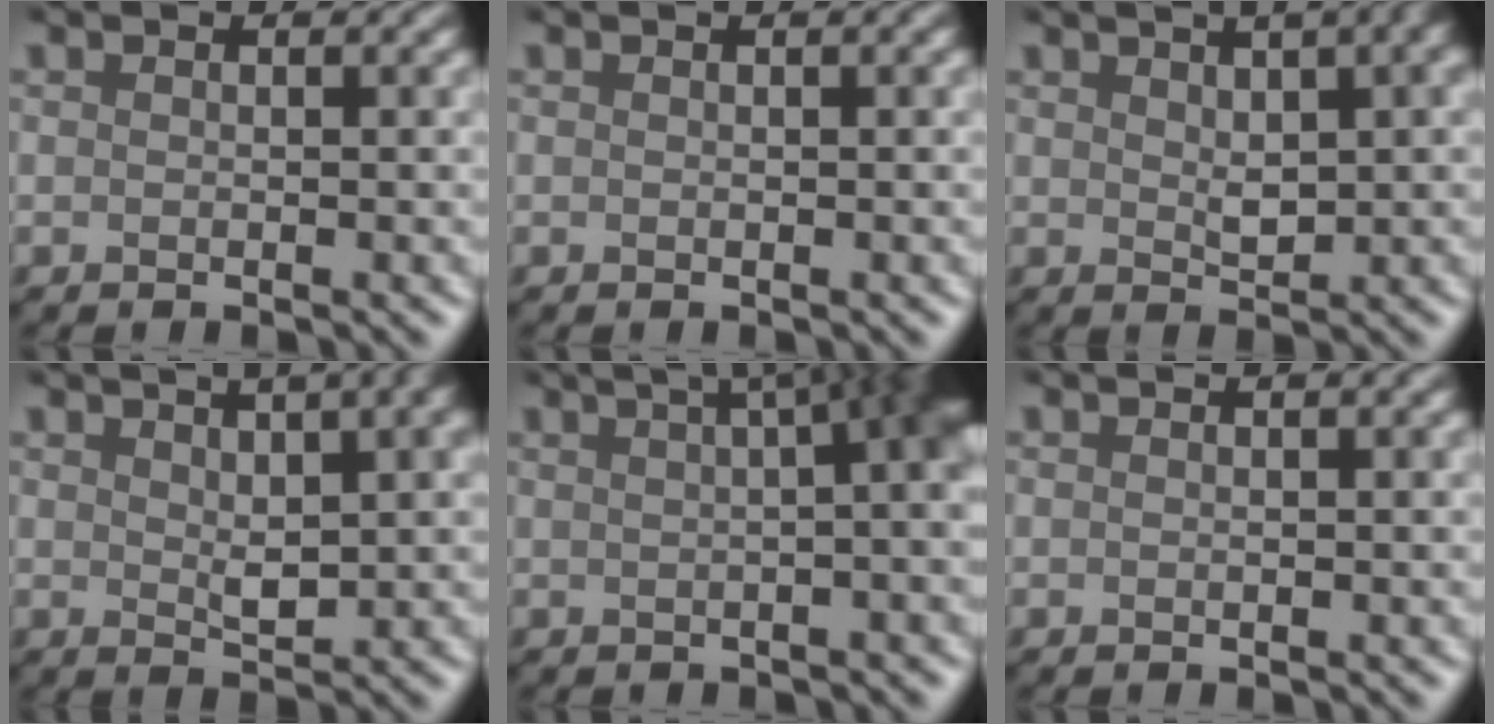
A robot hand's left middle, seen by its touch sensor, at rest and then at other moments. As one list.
[{"total": 1.1, "force": [0.4, 0.6, 0.9], "torque": [-0.004, 0.007, -0.003]}, {"total": 8.8, "force": [3.2, 3.6, 7.4], "torque": [-0.084, 0.043, 0.048]}, {"total": 7.7, "force": [3.2, 2.8, 6.4], "torque": [-0.084, 0.039, 0.052]}, {"total": 12.7, "force": [3.3, 5.1, 11.2], "torque": [-0.087, 0.077, 0.033]}, {"total": 1.4, "force": [0.5, 0.7, 1.1], "torque": [-0.004, 0.008, -0.003]}]